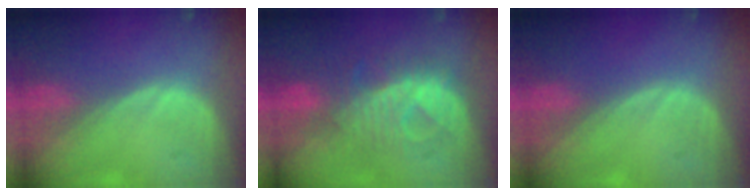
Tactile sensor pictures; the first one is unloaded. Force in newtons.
{"total": 8.2, "press": 8.0, "slide": 1.5}
{"total": 0.0}